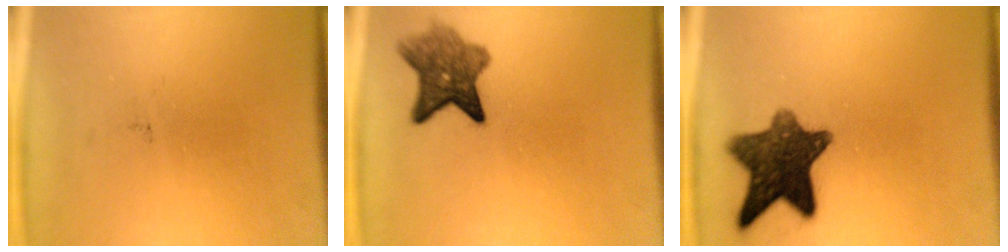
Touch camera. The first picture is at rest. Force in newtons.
{"total": 6.8}
{"total": 11.3}